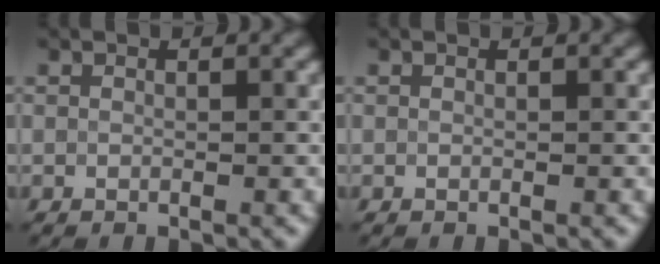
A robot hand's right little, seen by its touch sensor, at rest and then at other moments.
{"total": 0.0}